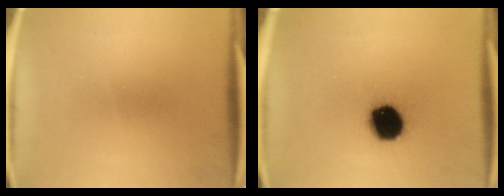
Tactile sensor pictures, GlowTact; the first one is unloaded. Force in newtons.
{"total": 14.4}